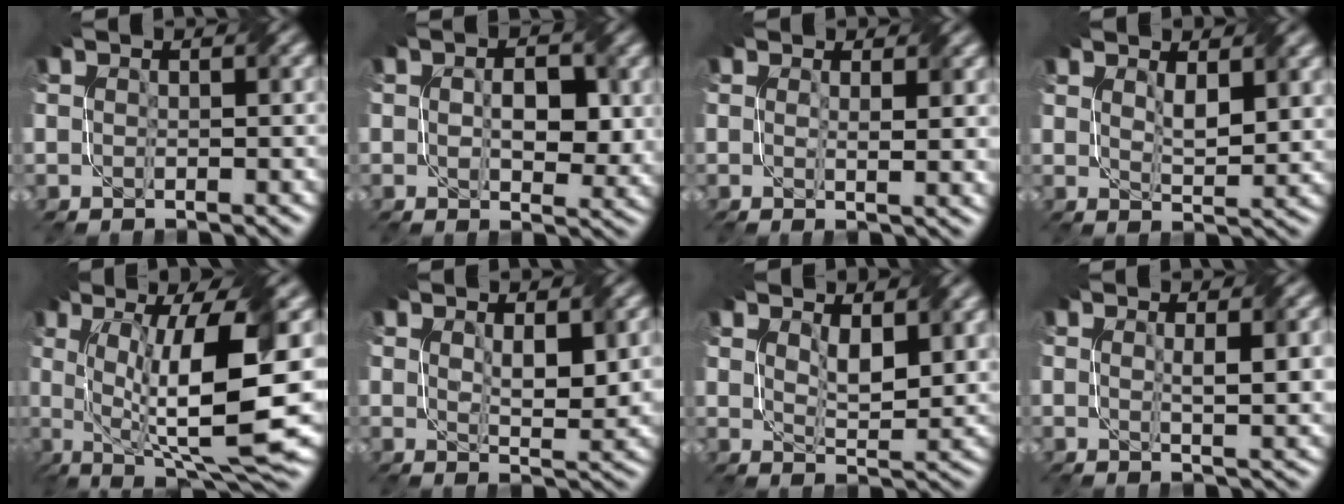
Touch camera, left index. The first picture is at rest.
{"total": 4.5, "force": [0.2, 2.5, 3.8], "torque": [-0.063, -0.005, 0.007]}
{"total": 2.3, "force": [0.9, 0.5, 2.0], "torque": [-0.031, -0.004, 0.014]}
{"total": 2.8, "force": [1.4, 1.0, 2.2], "torque": [-0.045, -0.005, 0.031]}
{"total": 13.4, "force": [0.5, 3.4, 12.9], "torque": [-0.200, -0.002, 0.013]}
{"total": 3.4, "force": [1.1, 1.1, 3.0], "torque": [-0.063, -0.008, 0.026]}
{"total": 4.1, "force": [2.2, 1.7, 3.1], "torque": [-0.063, -0.009, 0.043]}
{"total": 3.4, "force": [0.8, 0.6, 3.2], "torque": [-0.046, -0.002, 0.015]}